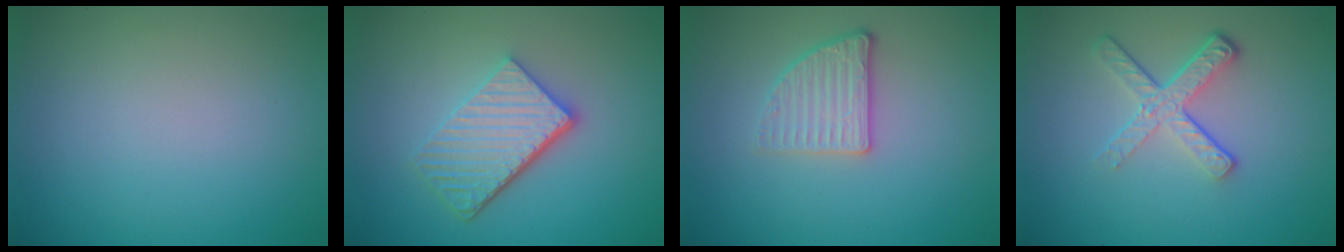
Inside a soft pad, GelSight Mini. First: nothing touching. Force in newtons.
{"total": 5.2, "press": 3.8, "slide": 3.5}
{"total": 2.6, "press": 2.3, "slide": 1.3}
{"total": 4.1, "press": 2.7, "slide": 3.0}